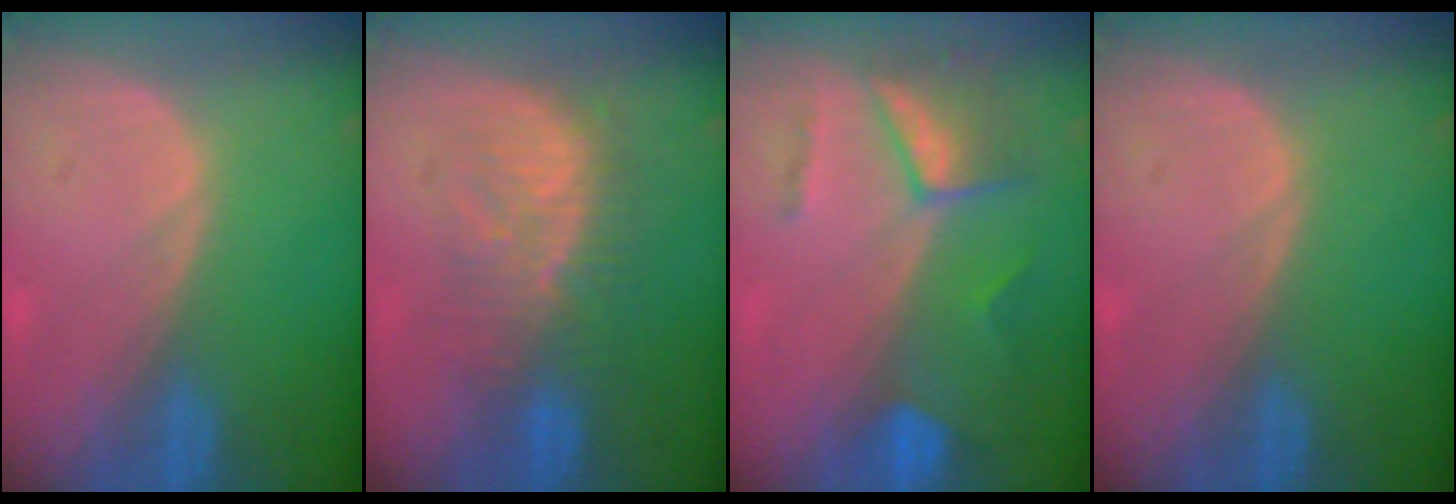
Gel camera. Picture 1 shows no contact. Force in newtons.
{"total": 7.9, "press": 7.8, "slide": 1.6}
{"total": 7.4, "press": 6.5, "slide": 3.4}
{"total": 0.0}